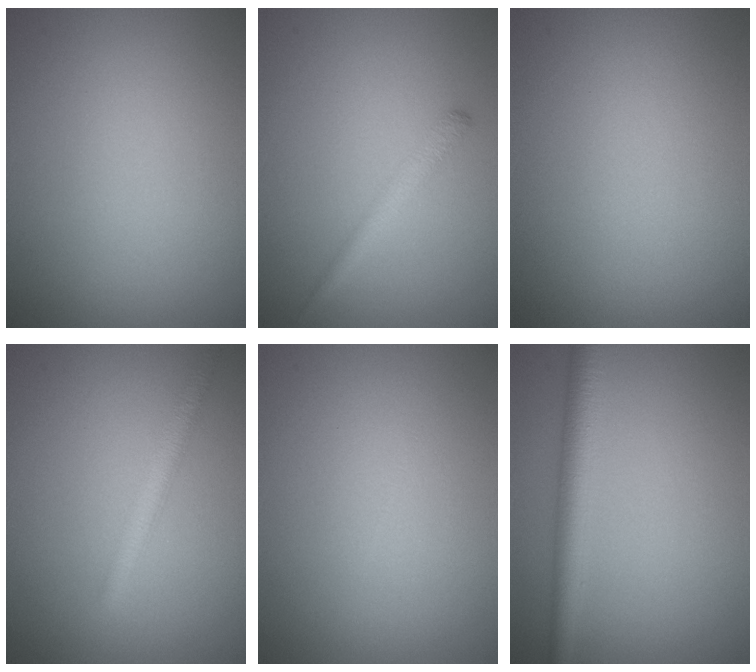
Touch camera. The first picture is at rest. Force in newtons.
{"total": 1.6, "press": 1.6, "slide": 0.1}
{"total": 0.0}
{"total": 2.4, "press": 2.4, "slide": 0.1}
{"total": 0.0}
{"total": 3.7, "press": 3.7, "slide": 0.0}